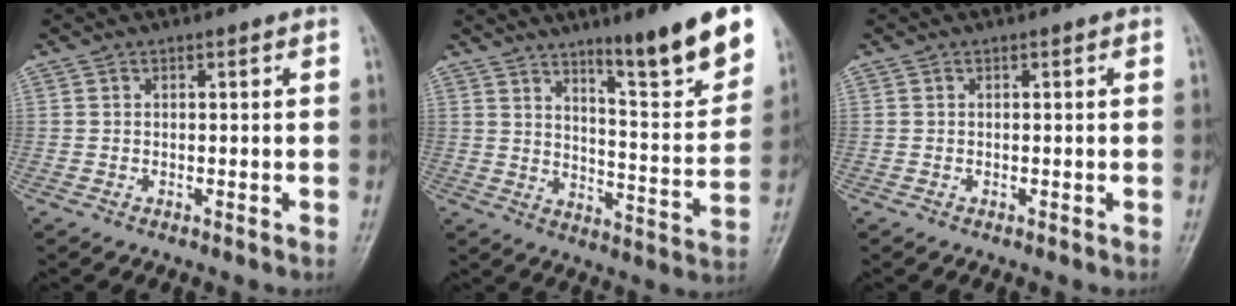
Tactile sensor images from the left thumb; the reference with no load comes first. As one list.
[{"total": 16.4, "force": [10.7, 2.3, 12.2], "torque": [-0.149, -0.070, 0.166]}, {"total": 0.0}]